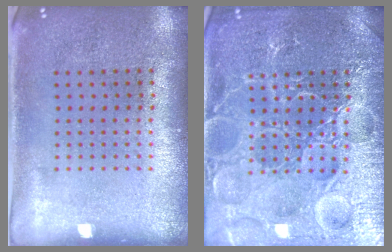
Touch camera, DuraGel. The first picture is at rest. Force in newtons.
{"total": 7.4, "press": 7.4, "slide": 0.9}